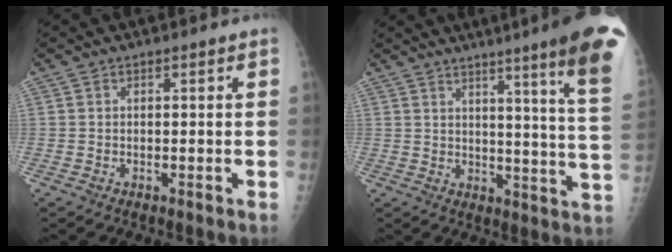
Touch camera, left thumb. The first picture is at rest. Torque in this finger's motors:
{"motor_torque": [3.60, 1.41, 1.31, -1.46, 0.13]}